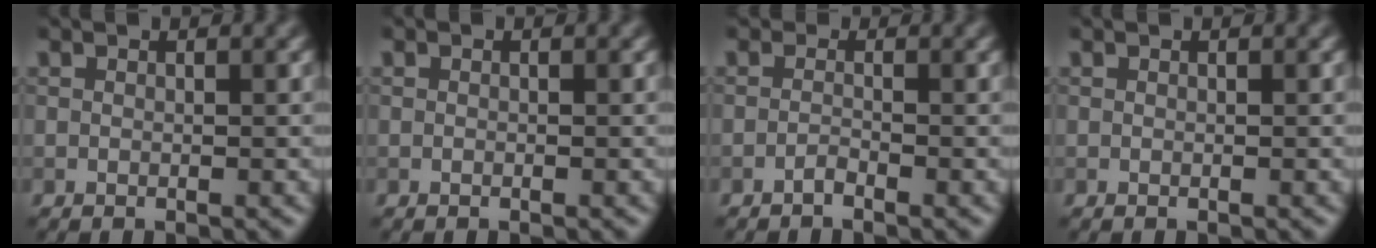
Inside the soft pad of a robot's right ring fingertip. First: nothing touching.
{"total": 0.0}
{"total": 0.6, "force": [-0.5, 0.2, 0.3], "torque": [-0.006, 0.001, -0.012]}
{"total": 0.0}